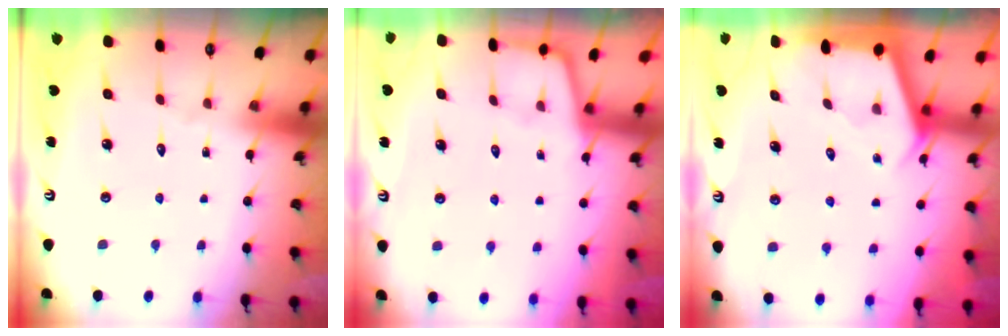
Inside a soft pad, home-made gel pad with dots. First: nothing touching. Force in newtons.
{"total": 1.4, "press": 1.3, "slide": 0.3}
{"total": 2.8, "press": 2.8, "slide": 0.4}